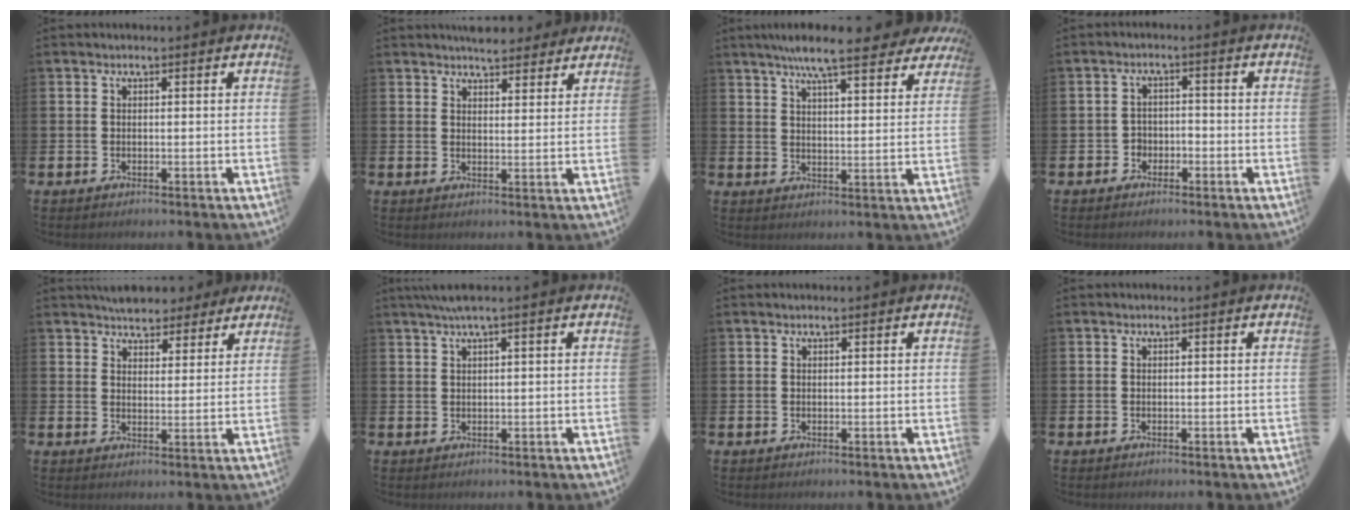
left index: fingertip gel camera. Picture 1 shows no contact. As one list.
[{"total": 4.7, "force": [4.5, 1.1, 0.3], "torque": [-0.007, -0.020, 0.084]}, {"total": 8.8, "force": [7.6, 1.3, 4.1], "torque": [-0.074, -0.034, 0.131]}, {"total": 2.2, "force": [-1.7, 1.5, 0.1], "torque": [-0.017, 0.008, -0.036]}, {"total": 5.3, "force": [4.9, 1.9, 0.2], "torque": [-0.013, -0.024, 0.089]}, {"total": 2.3, "force": [1.5, -0.1, 1.7], "torque": [-0.041, 0.004, 0.028]}, {"total": 0.0}, {"total": 0.0}]